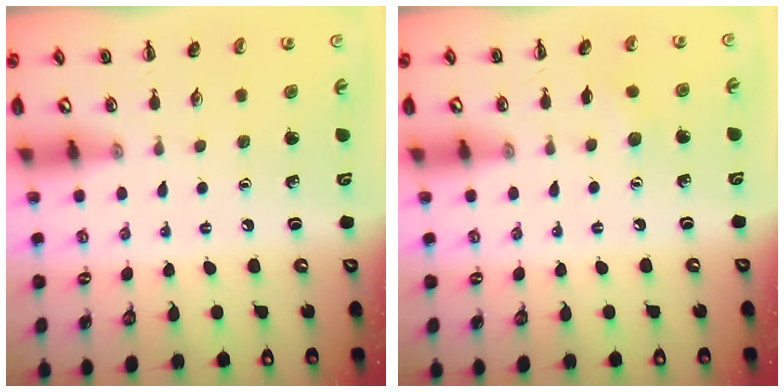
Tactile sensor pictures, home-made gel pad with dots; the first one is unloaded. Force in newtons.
{"total": 4.4, "press": 4.3, "slide": 1.0}